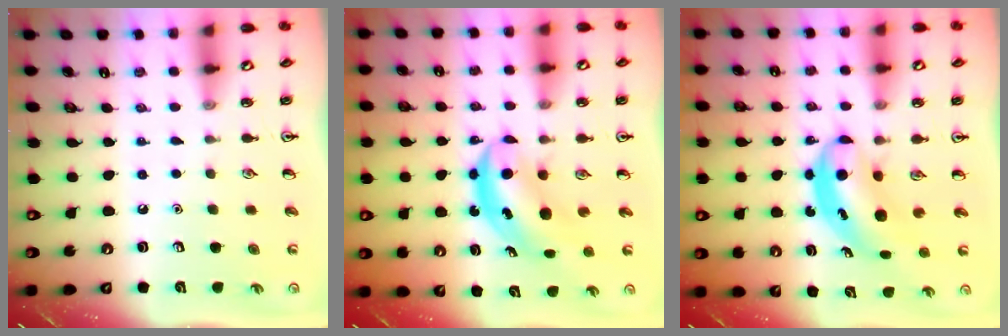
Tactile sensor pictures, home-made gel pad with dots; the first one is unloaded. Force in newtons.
{"total": 5.2, "press": 5.1, "slide": 1.3}
{"total": 6.1, "press": 6.0, "slide": 1.2}